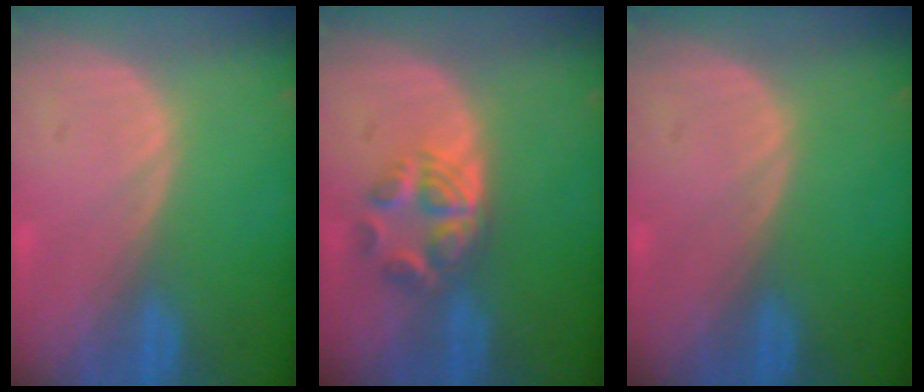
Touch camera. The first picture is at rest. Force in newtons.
{"total": 5.9, "press": 5.0, "slide": 3.1}
{"total": 0.0}